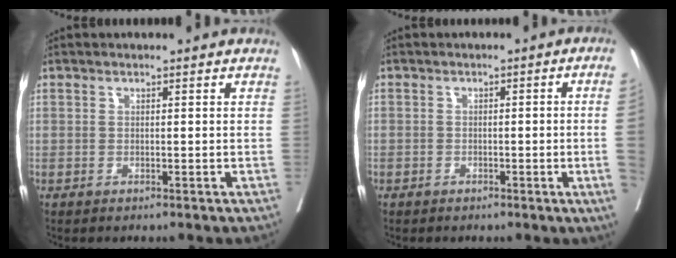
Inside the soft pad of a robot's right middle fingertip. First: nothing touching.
{"total": 4.2, "force": [-1.0, -0.8, 4.0], "torque": [-0.048, 0.000, -0.013]}